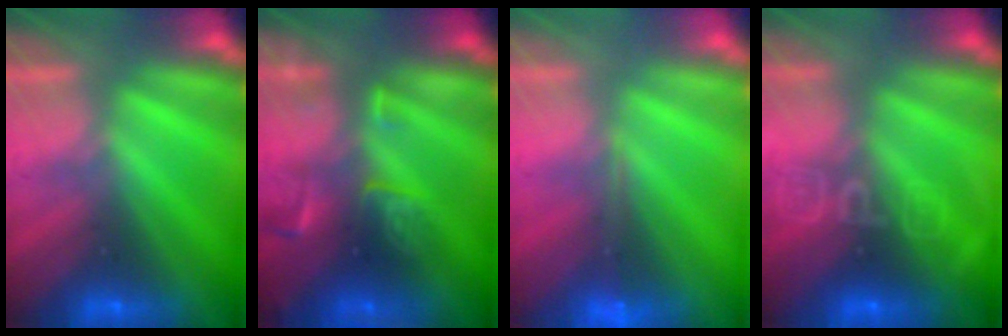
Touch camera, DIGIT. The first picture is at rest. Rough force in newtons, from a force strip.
{"total": 2.7}
{"total": 1.8}
{"total": 7.6}